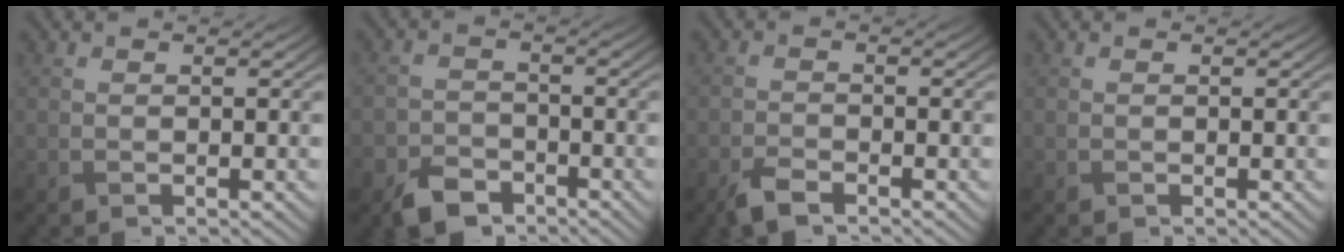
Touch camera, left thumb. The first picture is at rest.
{"total": 4.8, "force": [-3.6, 2.7, 1.8], "torque": [-0.040, -0.006, -0.073]}
{"total": 3.1, "force": [-2.3, 1.2, 1.7], "torque": [-0.040, -0.004, -0.052]}
{"total": 0.0}